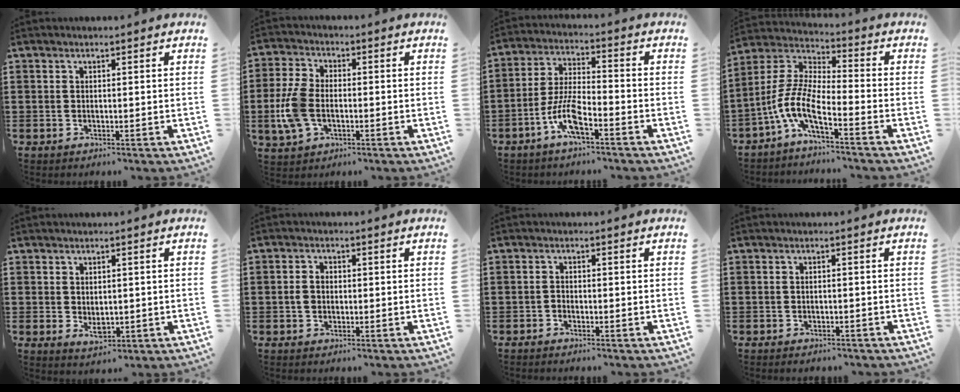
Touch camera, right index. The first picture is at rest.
{"total": 7.2, "force": [-1.4, 4.1, 5.7], "torque": [-0.151, -0.004, -0.035]}
{"total": 7.6, "force": [-4.3, 1.9, 6.0], "torque": [-0.139, -0.005, -0.084]}
{"total": 8.1, "force": [-4.5, 2.1, 6.4], "torque": [-0.178, -0.032, -0.101]}
{"total": 2.5, "force": [-0.3, 1.5, 2.0], "torque": [-0.029, -0.002, -0.005]}
{"total": 1.9, "force": [-0.3, 1.4, 1.3], "torque": [-0.033, 0.002, -0.008]}
{"total": 1.0, "force": [-1.0, 0.1, 0.0], "torque": [-0.004, 0.002, -0.020]}
{"total": 1.0, "force": [-1.0, 0.2, -0.1], "torque": [-0.003, 0.002, -0.022]}